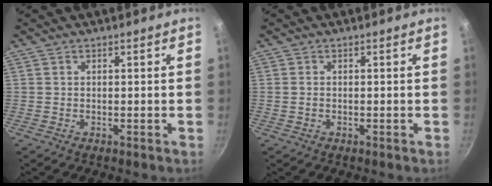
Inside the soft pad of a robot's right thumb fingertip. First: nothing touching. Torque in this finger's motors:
{"motor_torque": [-0.05, -0.09, -0.15, -0.18, 0.02]}